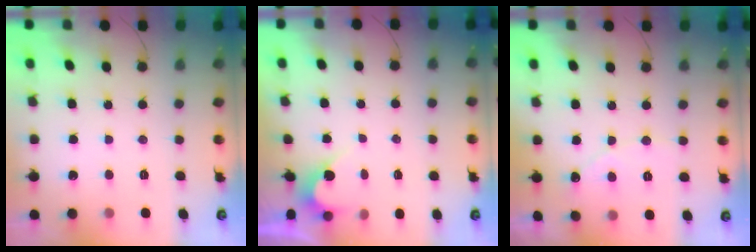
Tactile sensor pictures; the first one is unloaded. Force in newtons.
{"total": 2.7, "press": 2.7, "slide": 0.1}
{"total": 5.8, "press": 5.8, "slide": 0.2}